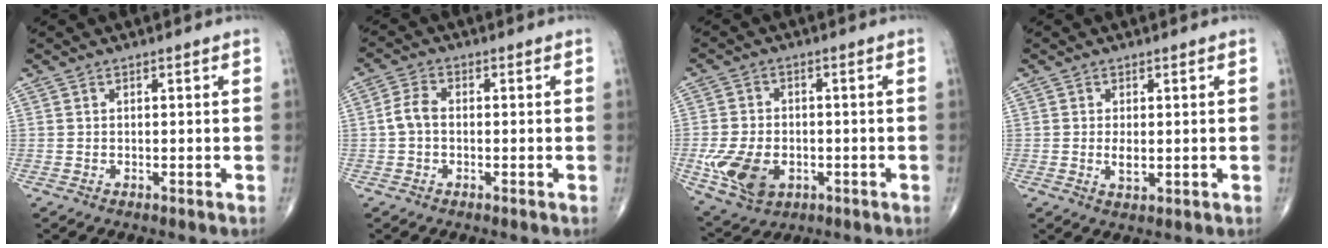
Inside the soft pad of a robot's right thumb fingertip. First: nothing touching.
{"total": 3.6, "force": [-0.4, 2.4, 2.7], "torque": [-0.055, 0.010, -0.014]}
{"total": 11.1, "force": [-2.8, 7.6, 7.6], "torque": [-0.143, 0.002, -0.039]}
{"total": 2.4, "force": [0.0, 1.1, 2.2], "torque": [-0.041, -0.006, 0.002]}